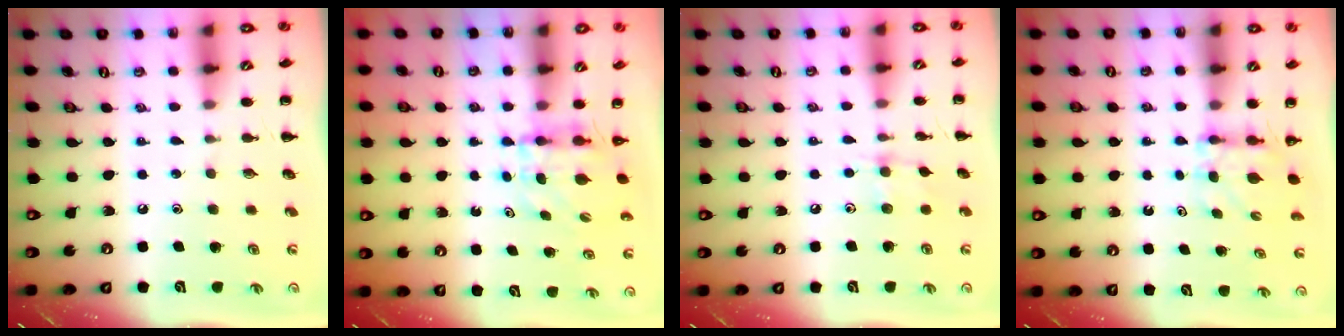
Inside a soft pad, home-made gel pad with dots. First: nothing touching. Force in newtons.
{"total": 3.9, "press": 3.9, "slide": 0.1}
{"total": 6.4, "press": 6.4, "slide": 1.0}
{"total": 4.1, "press": 4.1, "slide": 0.5}